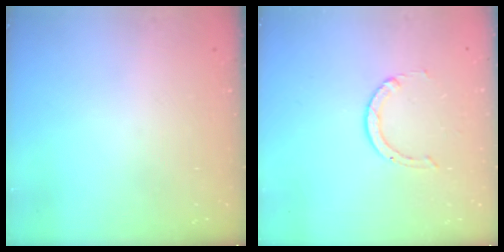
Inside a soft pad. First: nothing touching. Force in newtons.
{"total": 1.5, "press": 1.5, "slide": 0.2}